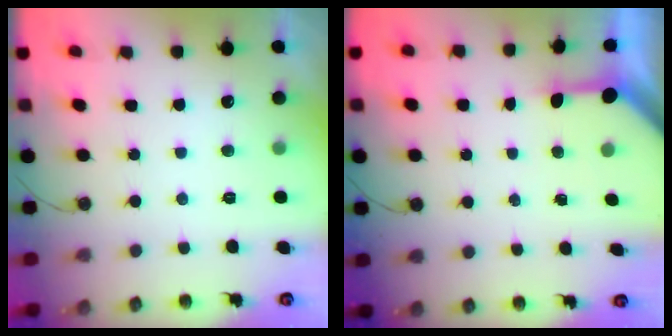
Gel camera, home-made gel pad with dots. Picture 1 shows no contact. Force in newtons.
{"total": 3.5, "press": 3.5, "slide": 0.4}